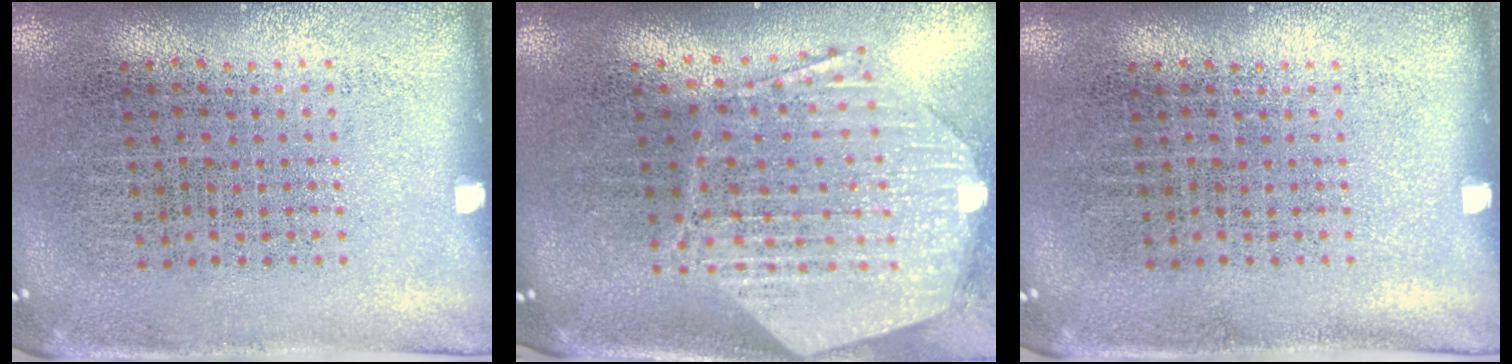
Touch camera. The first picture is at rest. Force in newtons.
{"total": 2.9, "press": 2.3, "slide": 1.8}
{"total": 0.0}